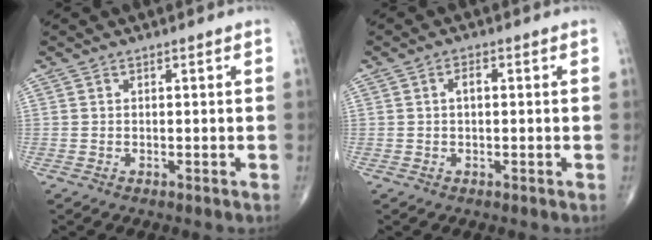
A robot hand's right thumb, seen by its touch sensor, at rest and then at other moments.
{"total": 2.0, "force": [0.2, 1.0, 1.7], "torque": [-0.026, 0.006, 0.000]}